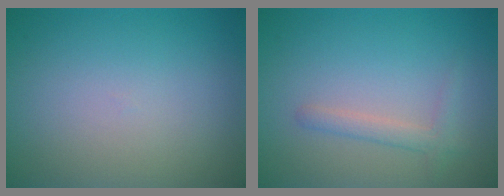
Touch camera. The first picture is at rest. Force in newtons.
{"total": 1.7, "press": 1.7, "slide": 0.1}